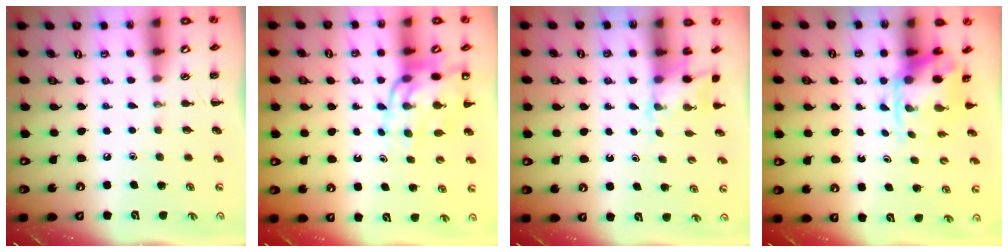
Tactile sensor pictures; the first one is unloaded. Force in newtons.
{"total": 12.7, "press": 12.2, "slide": 3.6}
{"total": 2.6, "press": 2.5, "slide": 0.6}
{"total": 3.8, "press": 3.7, "slide": 0.8}